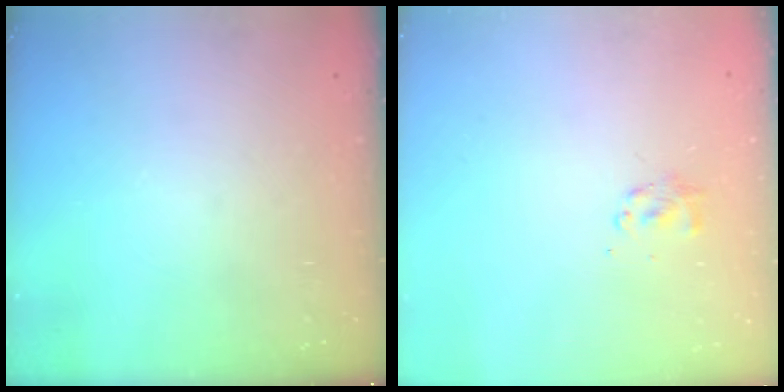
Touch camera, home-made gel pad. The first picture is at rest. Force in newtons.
{"total": 2.8, "press": 2.7, "slide": 0.8}